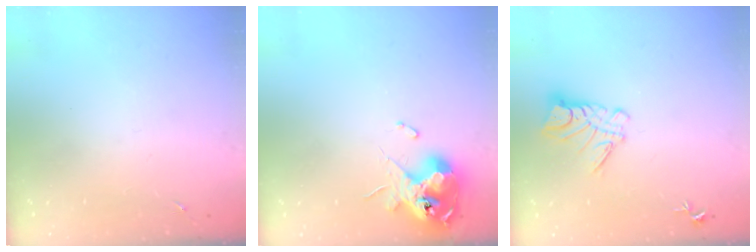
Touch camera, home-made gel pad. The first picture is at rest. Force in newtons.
{"total": 12.4, "press": 12.2, "slide": 1.8}
{"total": 9.7, "press": 9.7, "slide": 0.9}